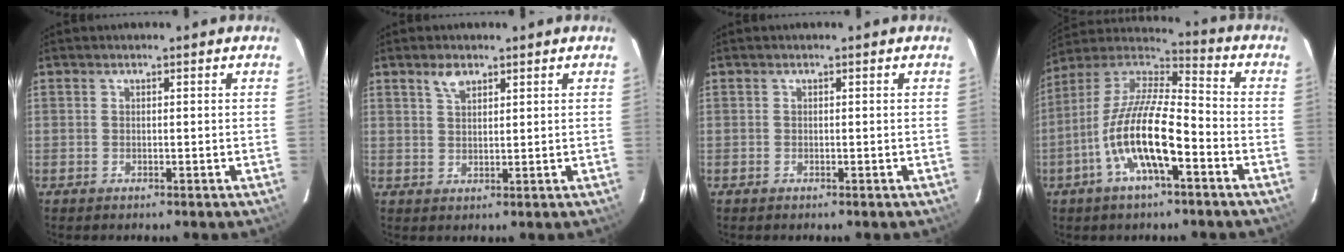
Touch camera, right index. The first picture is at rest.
{"total": 3.0, "force": [2.0, 1.5, 1.6], "torque": [-0.028, 0.006, 0.039]}
{"total": 0.0}
{"total": 15.6, "force": [-6.2, 4.3, 13.7], "torque": [-0.267, -0.007, -0.123]}